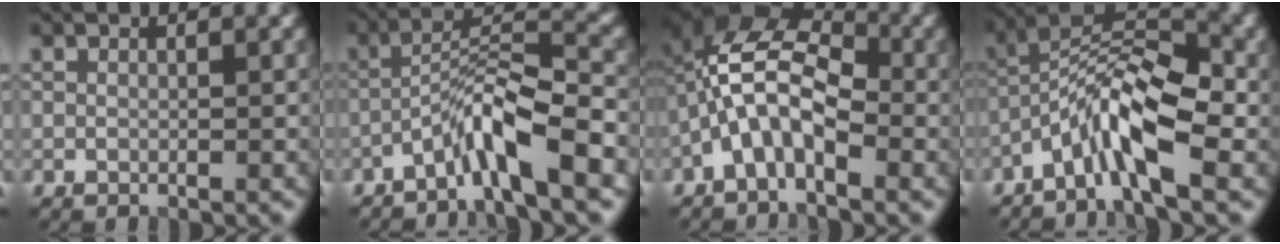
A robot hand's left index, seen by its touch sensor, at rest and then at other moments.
{"total": 5.9, "force": [-3.6, 0.6, 4.7], "torque": [-0.082, 0.018, -0.073]}
{"total": 7.4, "force": [-2.0, 3.8, 6.0], "torque": [-0.120, 0.026, -0.050]}
{"total": 6.5, "force": [-3.2, 1.7, 5.4], "torque": [-0.094, 0.020, -0.067]}